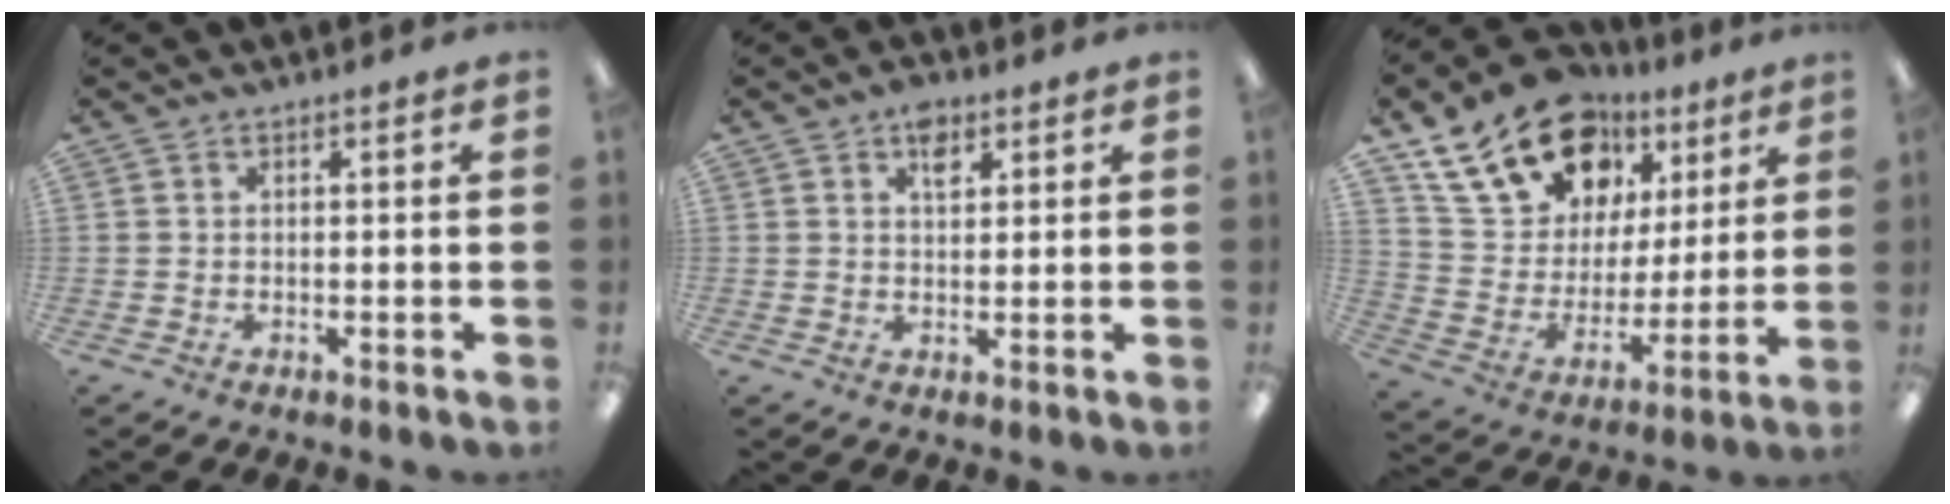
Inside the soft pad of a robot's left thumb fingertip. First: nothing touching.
{"total": 4.4, "force": [2.5, 2.5, 2.6], "torque": [-0.034, -0.006, 0.041]}
{"total": 20.4, "force": [13.0, 12.8, 9.0], "torque": [-0.153, -0.065, 0.238]}